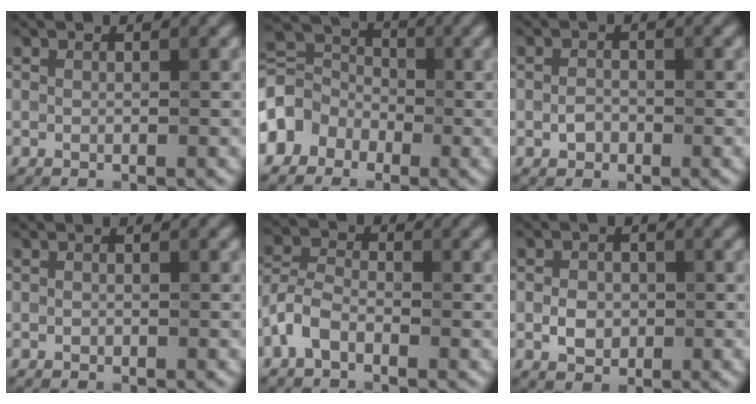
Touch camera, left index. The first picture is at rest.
{"total": 4.6, "force": [-2.0, 3.7, 1.9], "torque": [-0.032, 0.017, -0.058]}
{"total": 1.3, "force": [-0.5, 1.0, 0.7], "torque": [-0.012, 0.000, -0.012]}
{"total": 0.0}
{"total": 3.0, "force": [-1.7, 1.7, 1.8], "torque": [-0.036, 0.008, -0.047]}
{"total": 2.3, "force": [-0.4, 1.9, 1.3], "torque": [-0.020, -0.001, -0.011]}